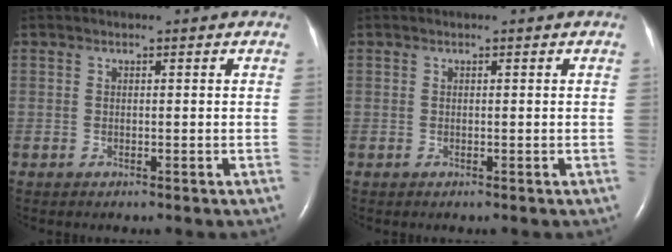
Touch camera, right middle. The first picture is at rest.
{"total": 0.0}